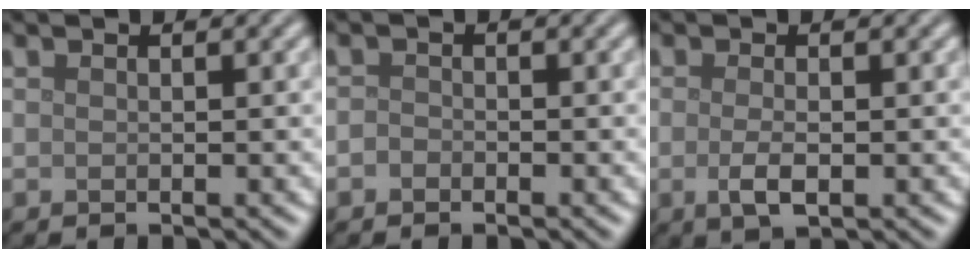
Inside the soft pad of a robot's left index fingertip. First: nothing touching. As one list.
[{"total": 0.8, "force": [-0.5, 0.6, 0.3], "torque": [-0.004, -0.002, -0.012]}, {"total": 2.3, "force": [-0.5, 0.9, 2.1], "torque": [-0.045, -0.006, -0.010]}]